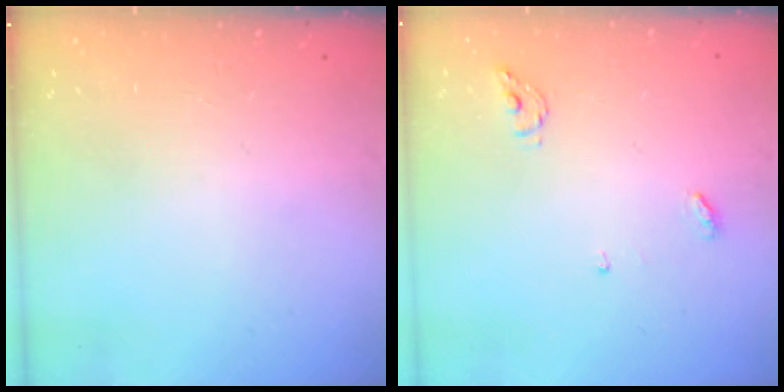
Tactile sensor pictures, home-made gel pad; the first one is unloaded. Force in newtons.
{"total": 4.4, "press": 4.4, "slide": 0.3}